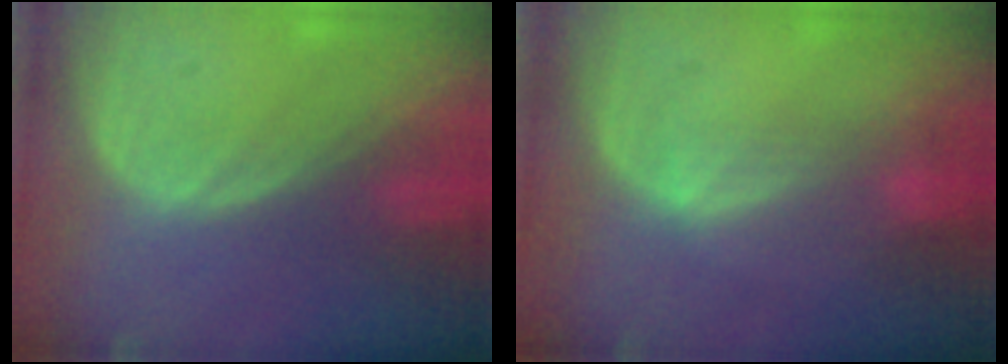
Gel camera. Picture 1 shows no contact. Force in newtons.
{"total": 2.4, "press": 2.4, "slide": 0.4}